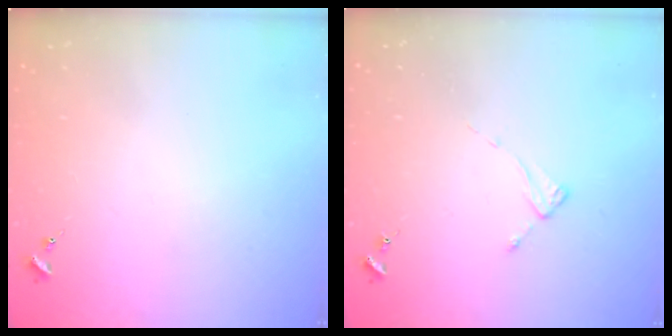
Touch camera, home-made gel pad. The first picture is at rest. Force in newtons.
{"total": 2.0, "press": 2.0, "slide": 0.3}